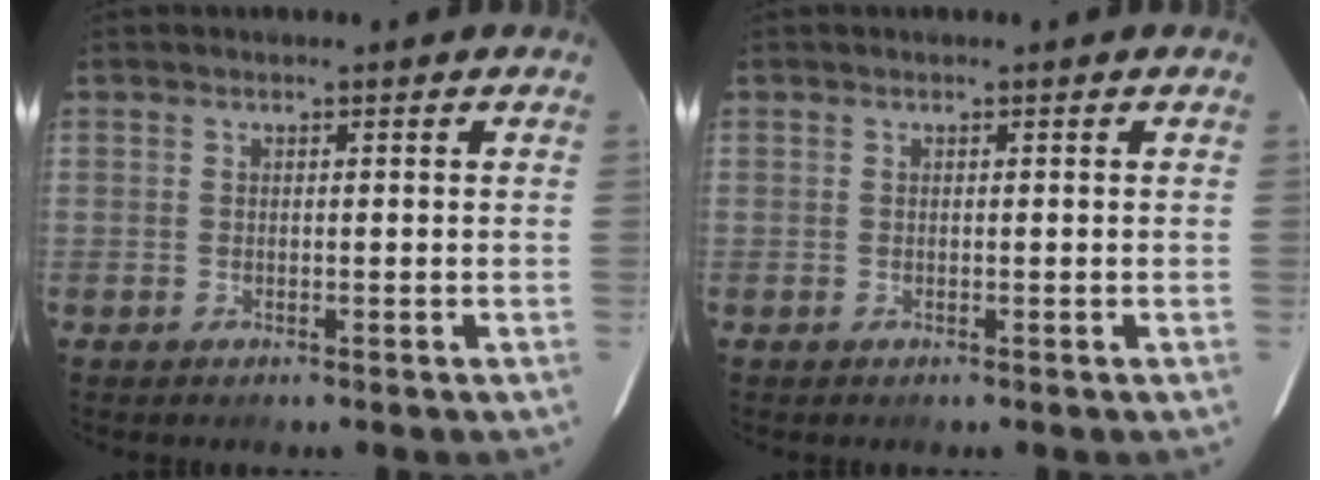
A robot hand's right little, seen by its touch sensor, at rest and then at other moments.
{"total": 0.0}